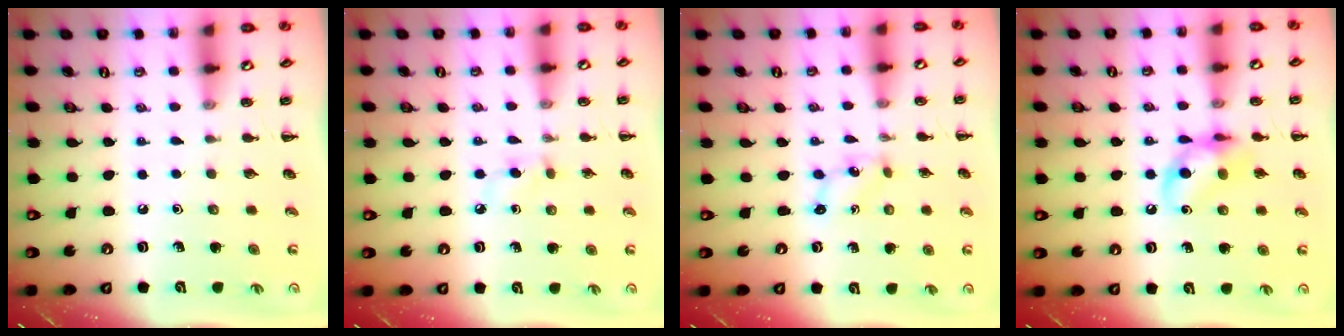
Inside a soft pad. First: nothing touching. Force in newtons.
{"total": 3.3, "press": 3.0, "slide": 1.4}
{"total": 1.3, "press": 1.2, "slide": 0.5}
{"total": 12.4, "press": 12.3, "slide": 1.8}